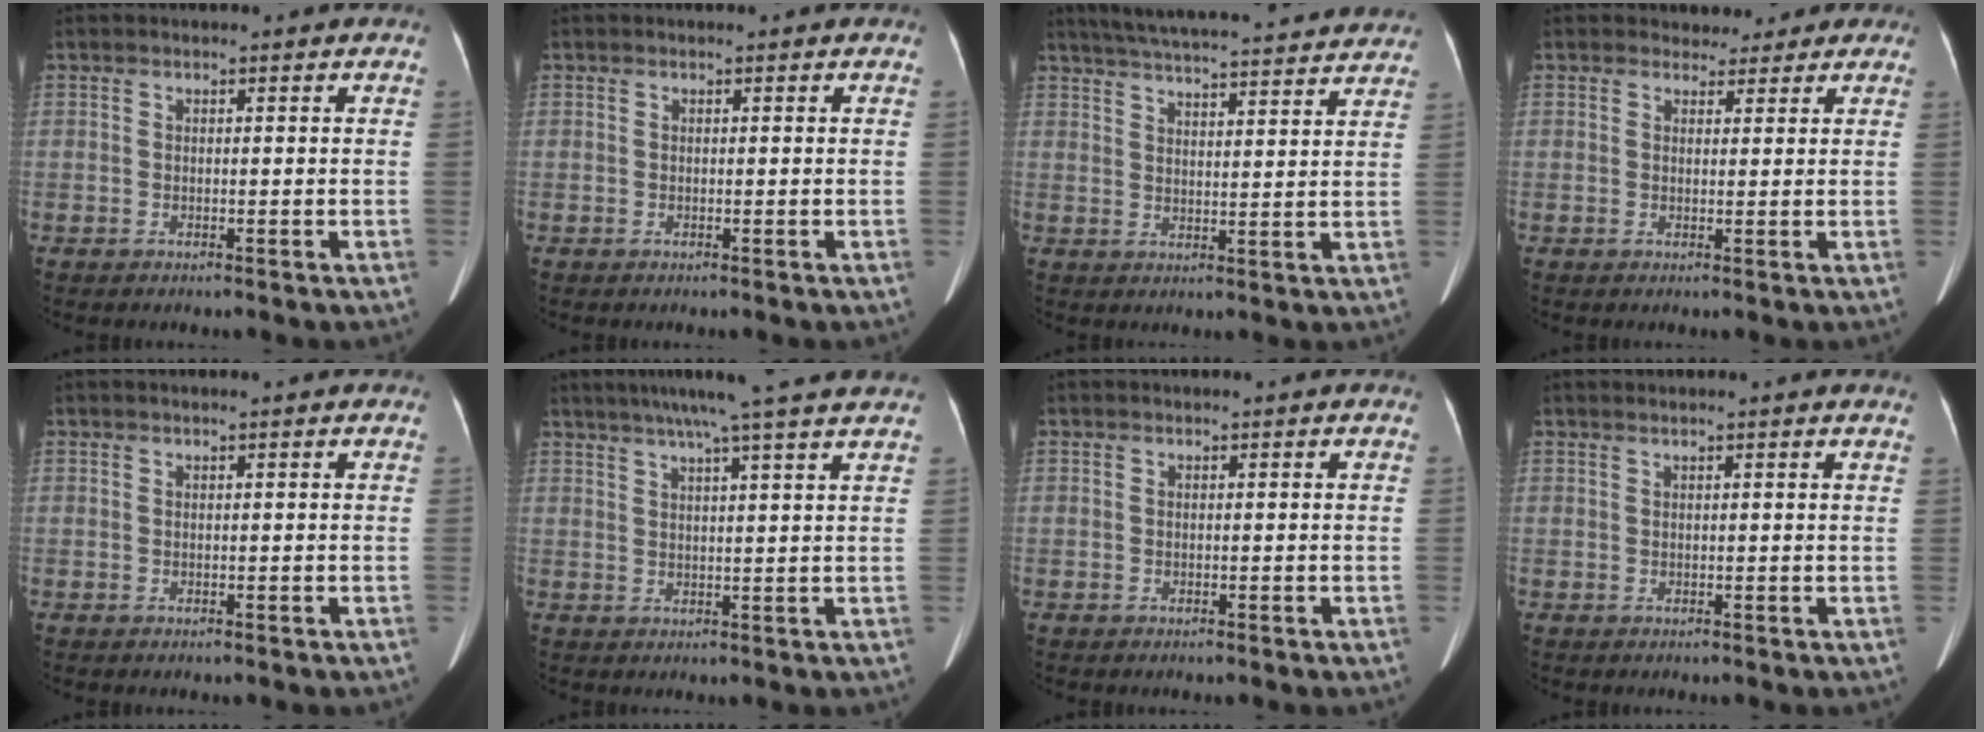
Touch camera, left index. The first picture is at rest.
{"total": 0.0}
{"total": 24.0, "force": [22.2, 2.3, 9.0], "torque": [-0.151, 0.006, 0.285]}
{"total": 3.5, "force": [2.8, 2.0, -0.1], "torque": [0.009, 0.008, 0.031]}
{"total": 0.6, "force": [0.5, -0.1, 0.3], "torque": [-0.010, 0.009, 0.009]}
{"total": 12.3, "force": [10.2, -1.5, 6.7], "torque": [-0.110, 0.010, 0.124]}
{"total": 0.0}
{"total": 3.0, "force": [2.7, -0.5, 1.2], "torque": [-0.023, 0.015, 0.034]}